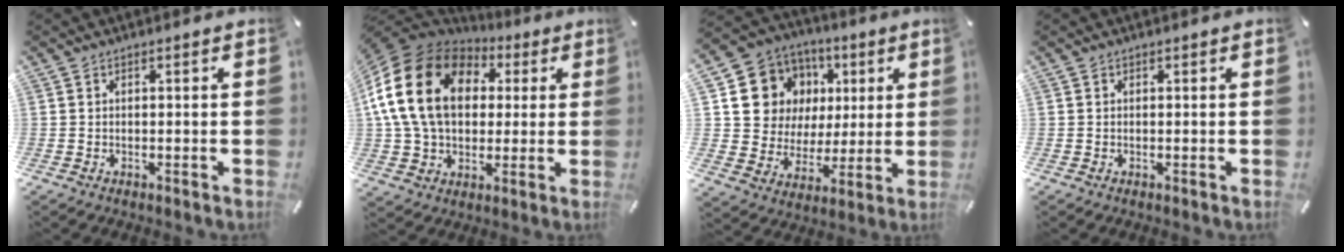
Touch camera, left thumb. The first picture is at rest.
{"total": 21.2, "force": [3.6, 16.3, 13.1], "torque": [-0.282, 0.007, 0.058]}
{"total": 13.0, "force": [3.9, 12.1, 2.9], "torque": [-0.046, -0.029, 0.079]}
{"total": 0.0}